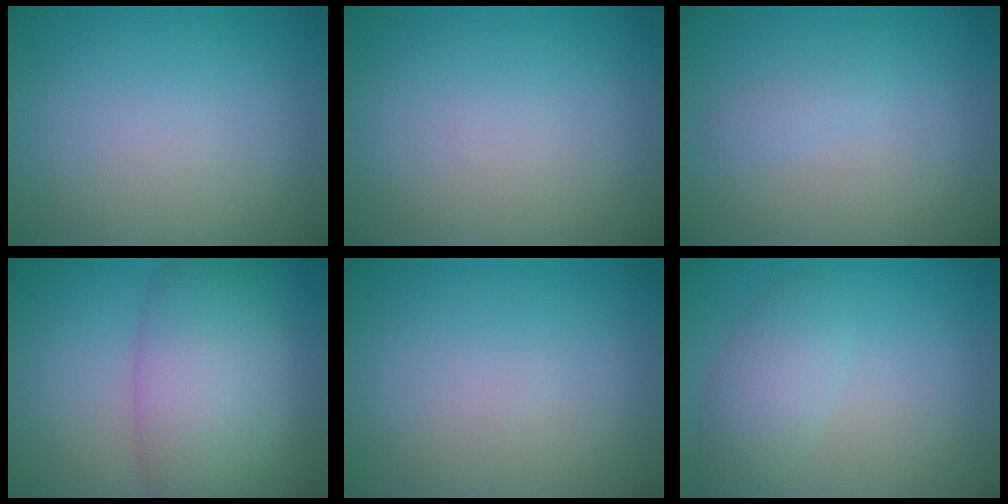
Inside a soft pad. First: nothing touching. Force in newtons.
{"total": 0.0}
{"total": 0.8, "press": 0.8, "slide": 0.1}
{"total": 8.7, "press": 8.7, "slide": 0.5}
{"total": 0.0}
{"total": 2.9, "press": 2.9, "slide": 0.2}